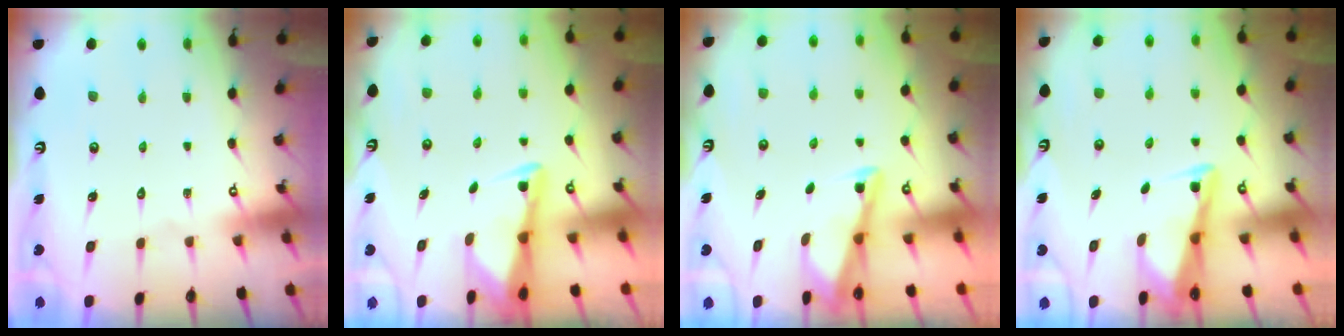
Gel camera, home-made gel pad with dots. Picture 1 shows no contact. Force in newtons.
{"total": 3.0, "press": 3.0, "slide": 0.4}
{"total": 2.9, "press": 2.9, "slide": 0.3}
{"total": 3.1, "press": 3.1, "slide": 0.4}